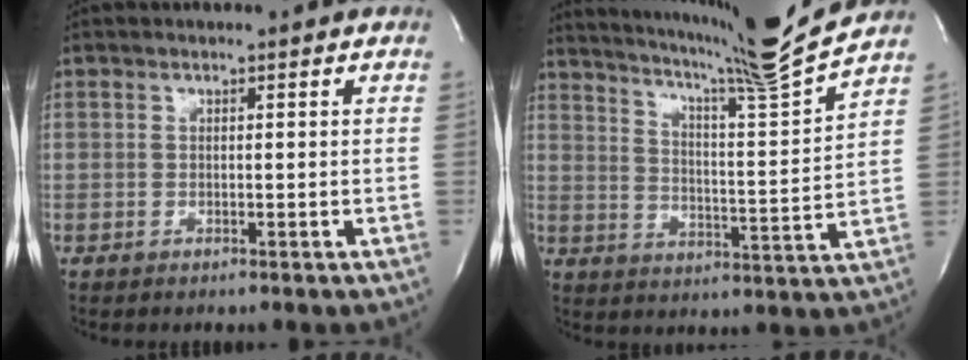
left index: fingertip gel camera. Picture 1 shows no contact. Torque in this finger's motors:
{"motor_torque": [0.57, -1.14, 0.19, 0.09]}